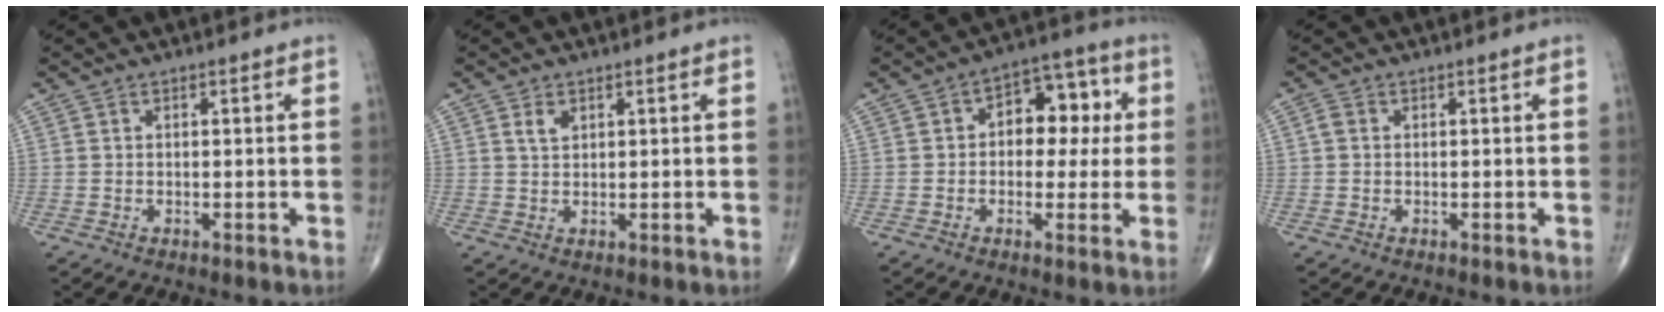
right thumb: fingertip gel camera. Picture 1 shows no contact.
{"total": 2.2, "force": [1.1, 1.3, 1.4], "torque": [-0.022, -0.002, 0.023]}
{"total": 10.8, "force": [1.5, 6.9, 8.1], "torque": [-0.065, 0.026, 0.013]}
{"total": 1.1, "force": [0.0, 0.9, 0.7], "torque": [-0.012, 0.001, -0.002]}